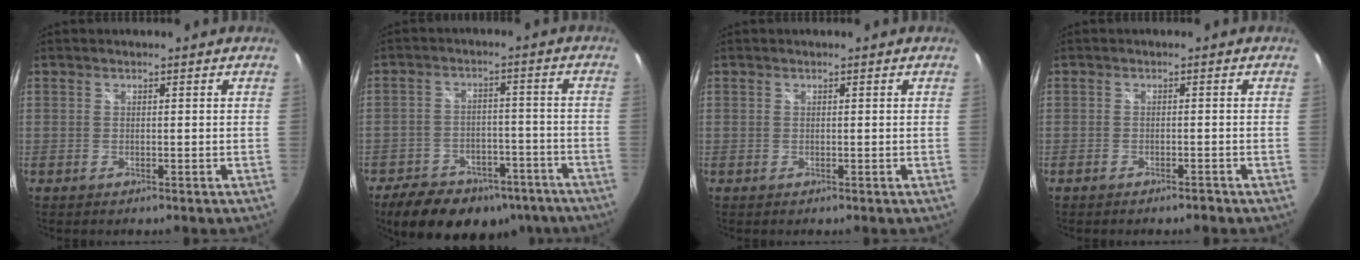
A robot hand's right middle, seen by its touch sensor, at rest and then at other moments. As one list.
[{"total": 18.9, "force": [-13.7, 9.9, 8.5], "torque": [-0.182, 0.006, -0.181]}, {"total": 0.0}, {"total": 1.9, "force": [-1.7, 0.4, 0.8], "torque": [-0.022, 0.000, -0.027]}]